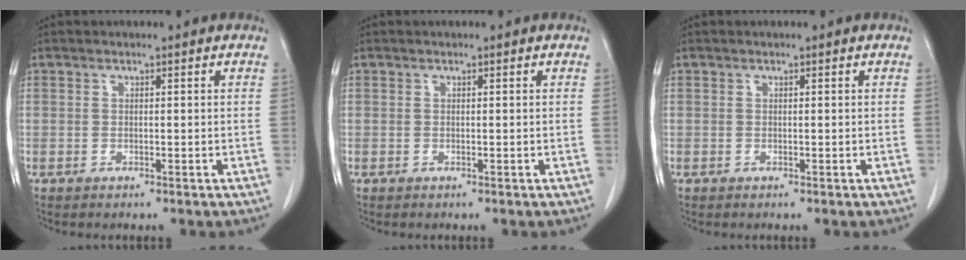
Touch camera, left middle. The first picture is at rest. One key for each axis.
{"total": 0.0}
{"total": 0.0}